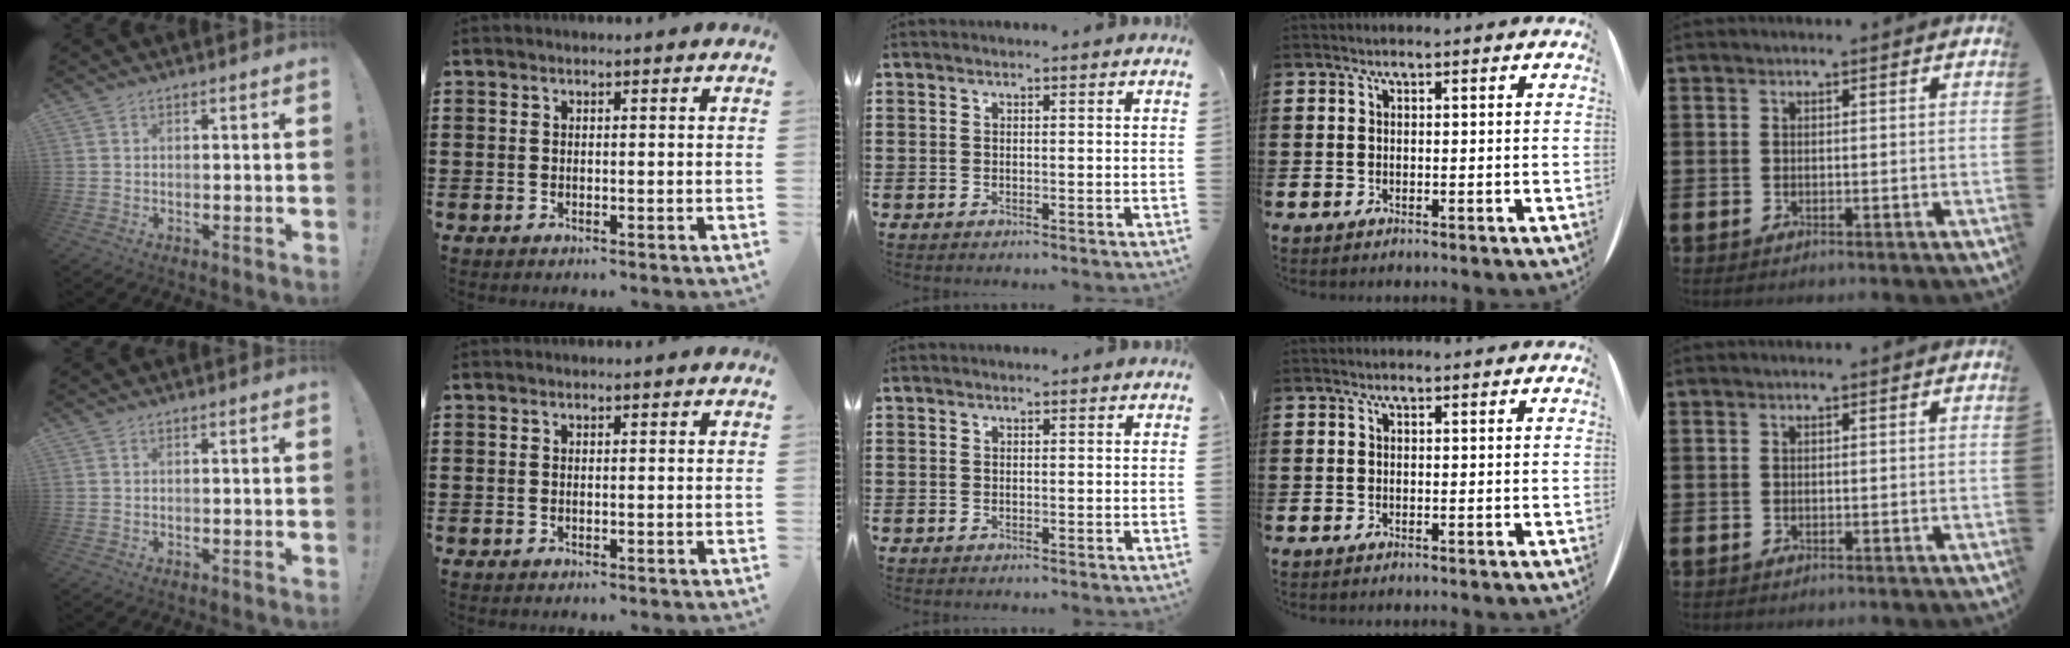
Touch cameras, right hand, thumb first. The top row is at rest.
{}